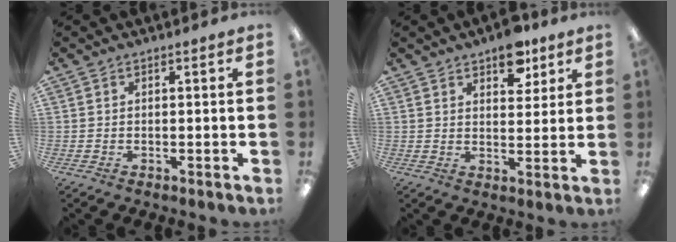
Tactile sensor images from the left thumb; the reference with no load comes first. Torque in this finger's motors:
{"motor_torque": [1.29, 0.80, 0.87, -0.79, 0.09]}